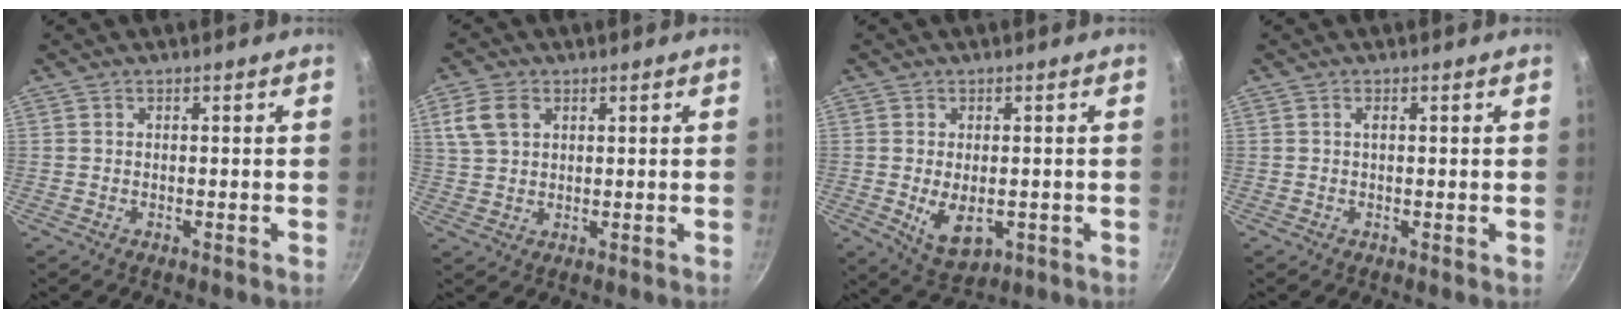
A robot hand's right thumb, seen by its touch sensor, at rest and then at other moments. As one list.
[{"total": 5.3, "force": [2.4, 3.6, 3.2], "torque": [-0.058, -0.001, 0.047]}, {"total": 7.2, "force": [-1.1, 4.3, 5.7], "torque": [-0.086, -0.011, -0.004]}, {"total": 0.7, "force": [0.2, -0.7, 0.1], "torque": [-0.002, -0.003, 0.003]}]